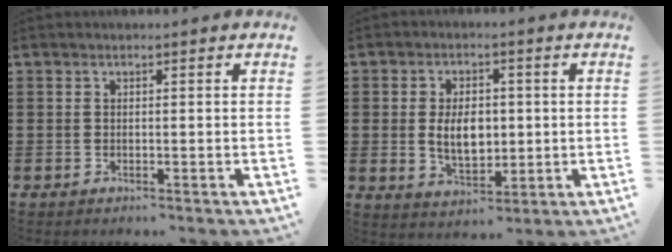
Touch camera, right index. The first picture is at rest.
{"total": 6.6, "force": [0.1, 4.0, 5.2], "torque": [-0.081, 0.001, -0.003]}